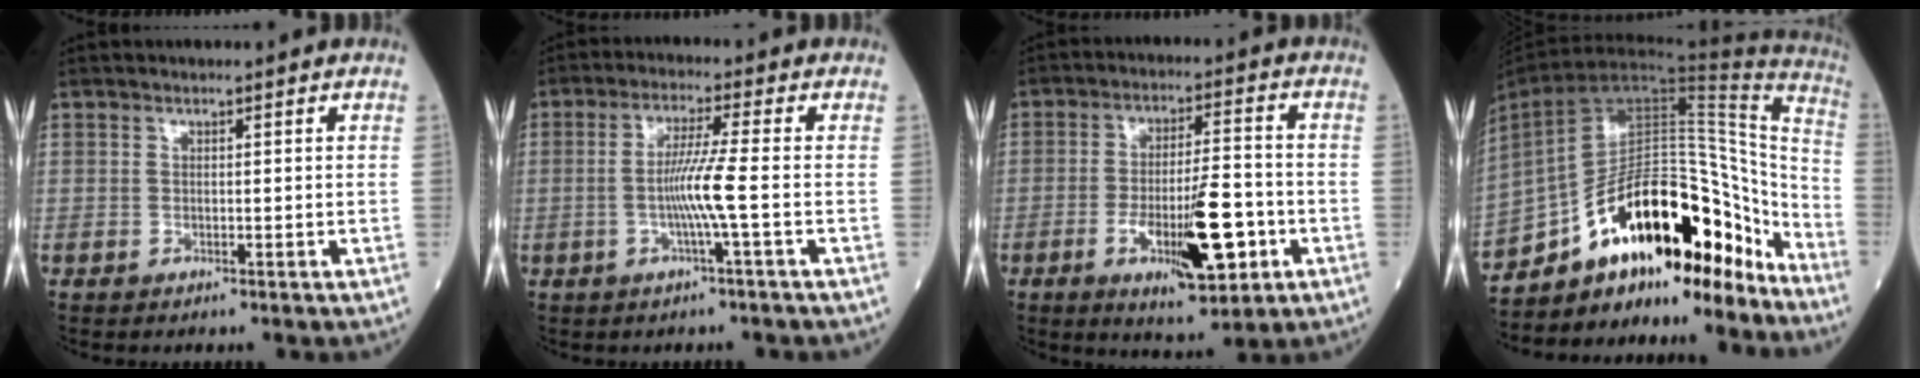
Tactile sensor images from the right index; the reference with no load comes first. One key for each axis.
{"total": 6.0, "fx": -1.1, "fy": -1.3, "fz": 5.7, "tx": -0.114, "ty": -0.002, "tz": -0.025}
{"total": 12.2, "fx": -3.9, "fy": 2.7, "fz": 11.3, "tx": -0.187, "ty": -0.008, "tz": -0.057}
{"total": 24.7, "fx": -16.7, "fy": 9.1, "fz": 15.9, "tx": -0.253, "ty": 0.046, "tz": -0.257}